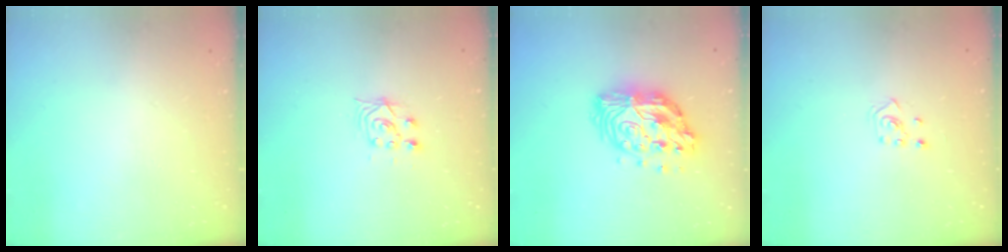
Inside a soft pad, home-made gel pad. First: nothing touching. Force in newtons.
{"total": 4.0, "press": 4.0, "slide": 0.7}
{"total": 15.1, "press": 15.0, "slide": 1.1}
{"total": 2.6, "press": 2.5, "slide": 0.6}